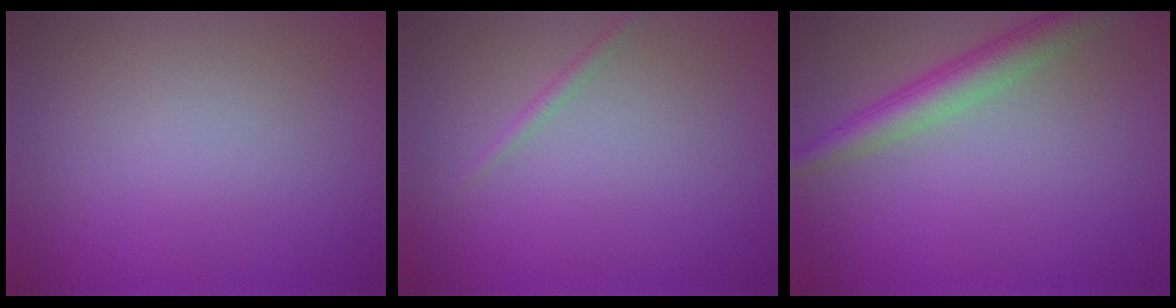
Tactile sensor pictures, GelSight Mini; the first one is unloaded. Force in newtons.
{"total": 0.7, "press": 0.7, "slide": 0.1}
{"total": 3.8, "press": 3.8, "slide": 0.1}